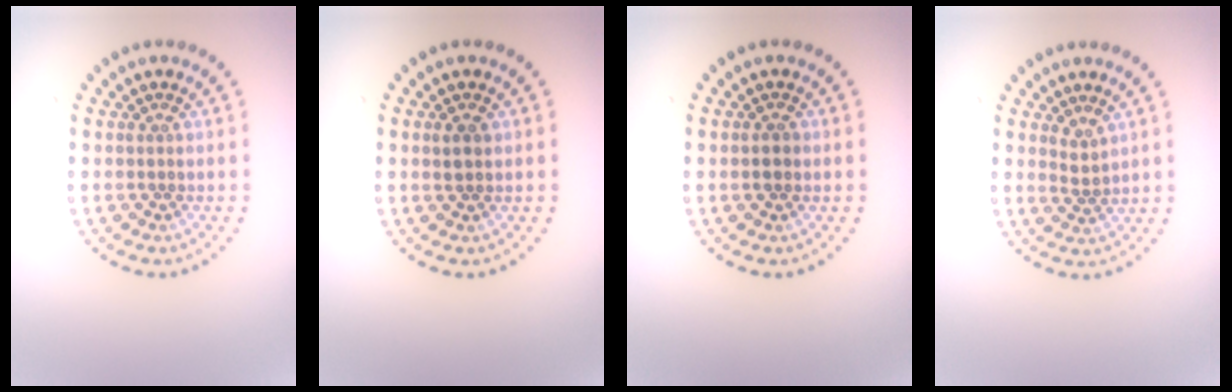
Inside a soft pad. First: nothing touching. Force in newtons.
{"total": 1.3, "press": 1.2, "slide": 0.5}
{"total": 1.5, "press": 1.5, "slide": 0.1}
{"total": 1.4, "press": 1.1, "slide": 0.9}